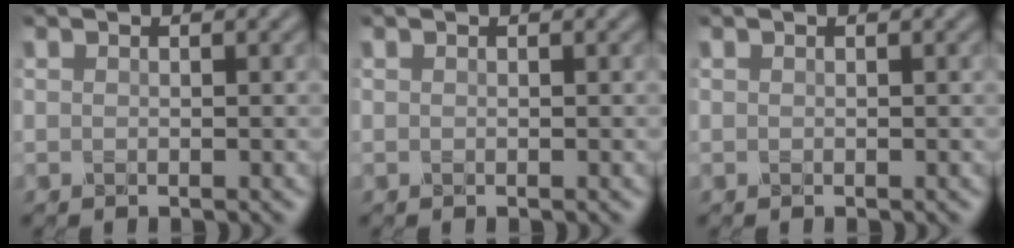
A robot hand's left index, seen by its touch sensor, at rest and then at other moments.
{"total": 0.0}
{"total": 0.0}